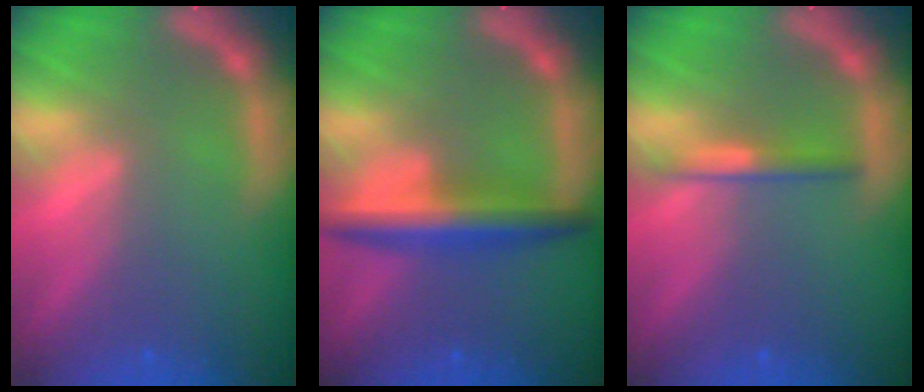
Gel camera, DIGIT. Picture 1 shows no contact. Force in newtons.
{"total": 5.0}
{"total": 2.0}